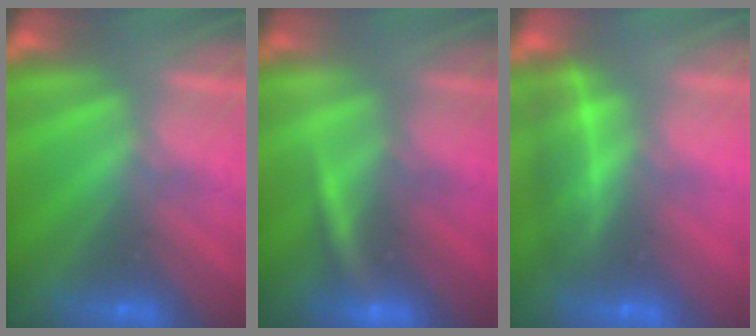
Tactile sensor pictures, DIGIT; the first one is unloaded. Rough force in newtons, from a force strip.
{"total": 3.0}
{"total": 2.1}